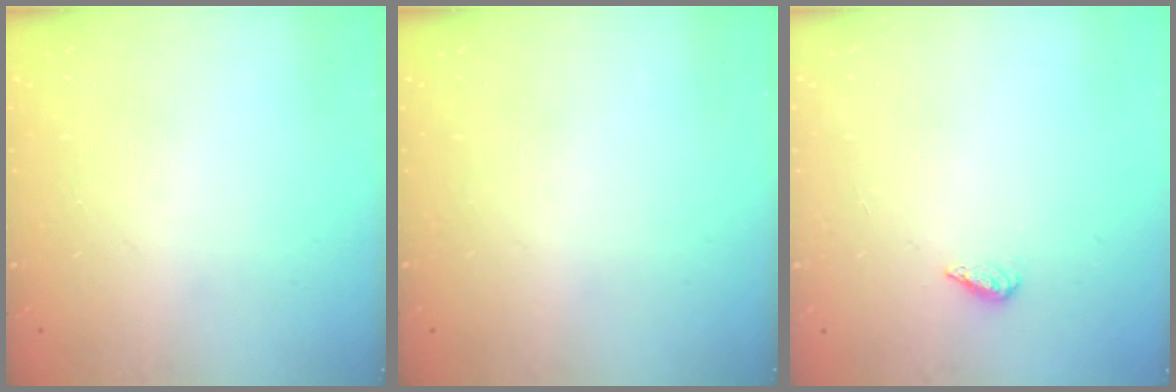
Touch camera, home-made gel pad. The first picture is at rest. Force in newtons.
{"total": 0.0}
{"total": 2.3, "press": 2.2, "slide": 0.8}